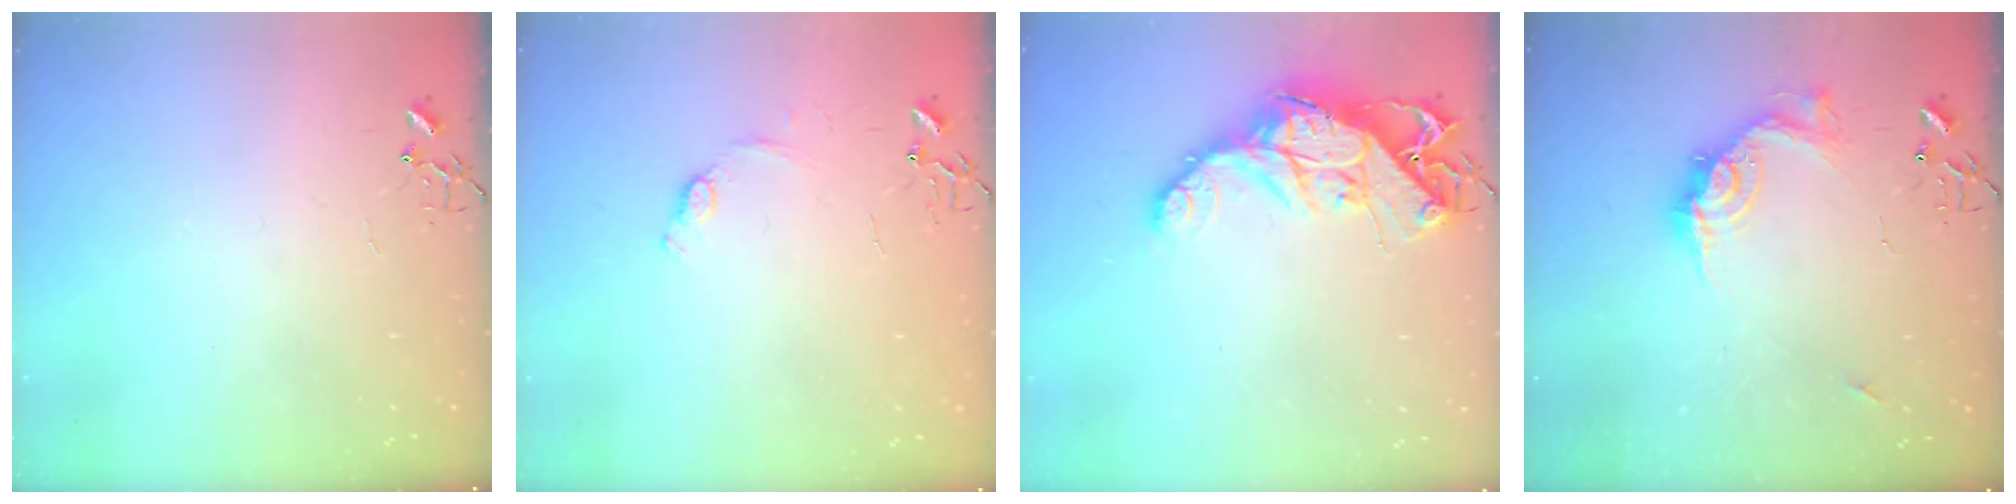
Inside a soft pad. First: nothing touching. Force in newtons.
{"total": 7.3, "press": 7.3, "slide": 0.7}
{"total": 16.1, "press": 16.1, "slide": 1.6}
{"total": 14.2, "press": 14.2, "slide": 1.3}